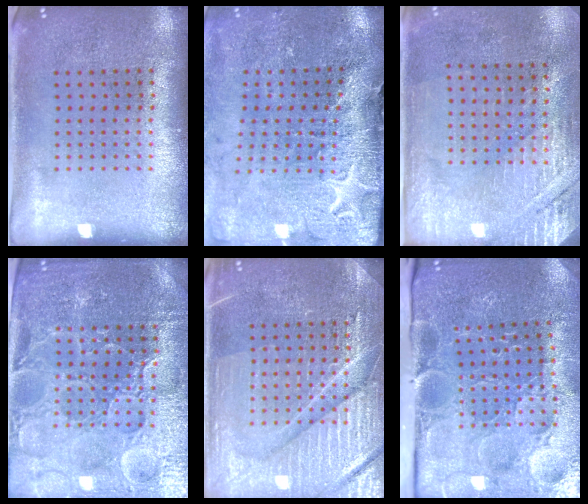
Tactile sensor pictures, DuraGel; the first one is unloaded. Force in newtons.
{"total": 3.5, "press": 3.4, "slide": 0.8}
{"total": 2.8, "press": 2.6, "slide": 0.9}
{"total": 4.6, "press": 4.4, "slide": 1.5}
{"total": 4.3, "press": 4.2, "slide": 0.6}
{"total": 3.8, "press": 3.7, "slide": 0.9}